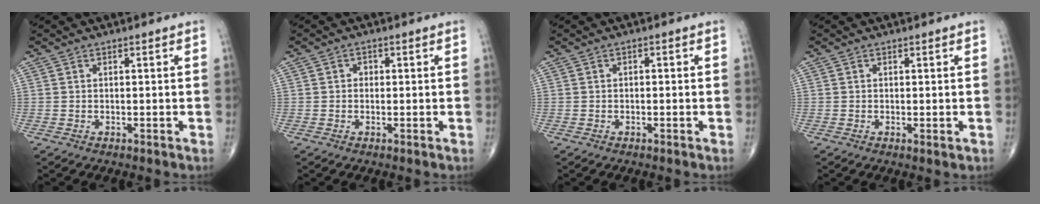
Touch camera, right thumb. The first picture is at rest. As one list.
[{"total": 1.1, "force": [0.0, 1.0, 0.5], "torque": [-0.002, 0.003, -0.003]}, {"total": 0.7, "force": [-0.1, 0.5, 0.5], "torque": [0.000, 0.003, -0.008]}, {"total": 0.8, "force": [-0.1, 0.1, 0.8], "torque": [-0.010, -0.004, -0.001]}]